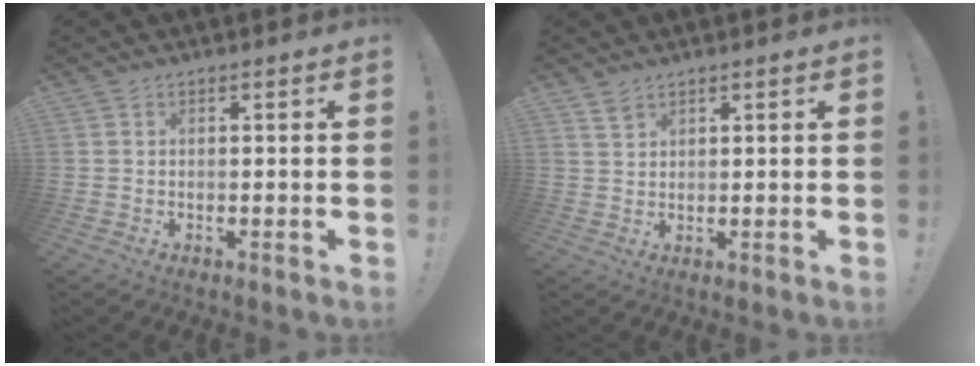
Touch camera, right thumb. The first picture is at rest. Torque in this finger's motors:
{"motor_torque": [0.19, 0.66, 0.05, -0.14, 0.07]}